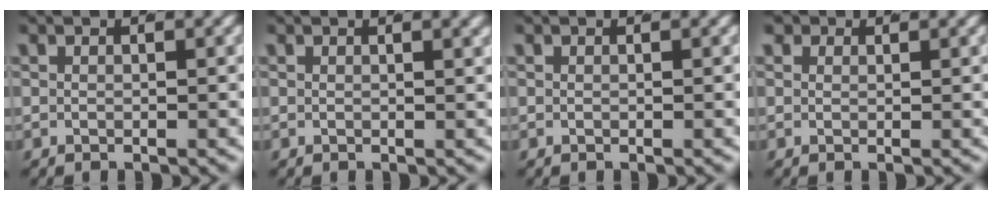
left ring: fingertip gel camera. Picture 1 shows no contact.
{"total": 1.0, "force": [0.7, -0.1, 0.7], "torque": [-0.006, 0.004, 0.010]}
{"total": 0.0}
{"total": 1.1, "force": [0.7, 0.8, 0.3], "torque": [-0.009, -0.006, 0.016]}